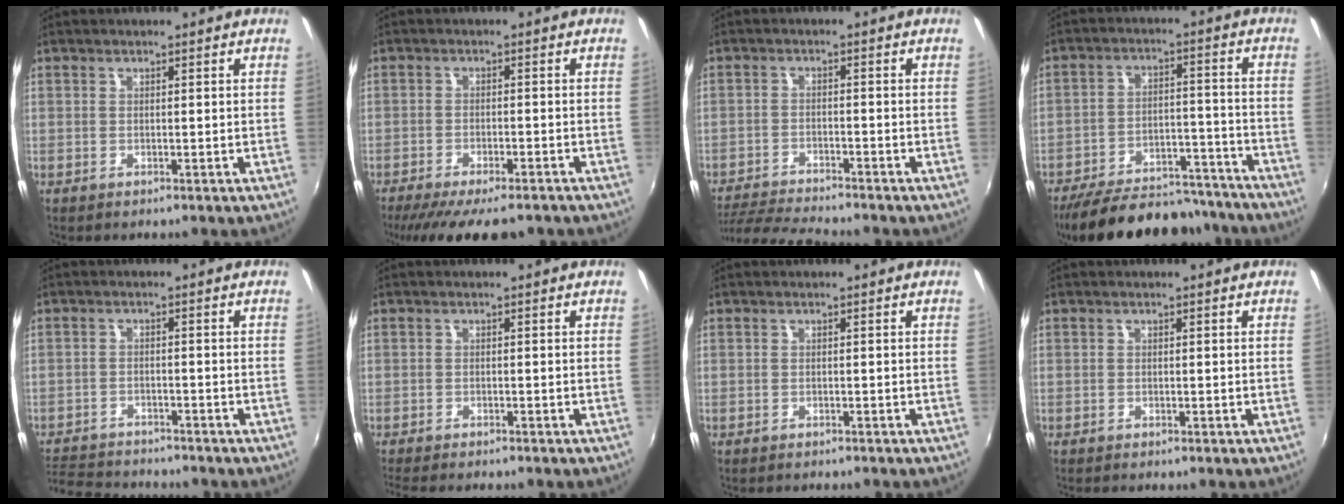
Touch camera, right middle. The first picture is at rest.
{"total": 12.8, "force": [-10.4, 3.2, 6.8], "torque": [-0.142, -0.040, -0.160]}
{"total": 9.6, "force": [-9.0, 0.5, 3.3], "torque": [-0.088, -0.019, -0.158]}
{"total": 23.2, "force": [-20.1, 8.0, 8.4], "torque": [-0.167, 0.025, -0.265]}
{"total": 9.9, "force": [-9.1, 2.8, 2.8], "torque": [-0.085, -0.006, -0.150]}
{"total": 5.3, "force": [-4.8, 0.6, 2.2], "torque": [-0.052, -0.020, -0.081]}
{"total": 1.9, "force": [-1.8, 0.4, 0.5], "torque": [-0.018, -0.011, -0.028]}
{"total": 0.7, "force": [-0.7, 0.1, 0.1], "torque": [-0.002, -0.005, -0.016]}